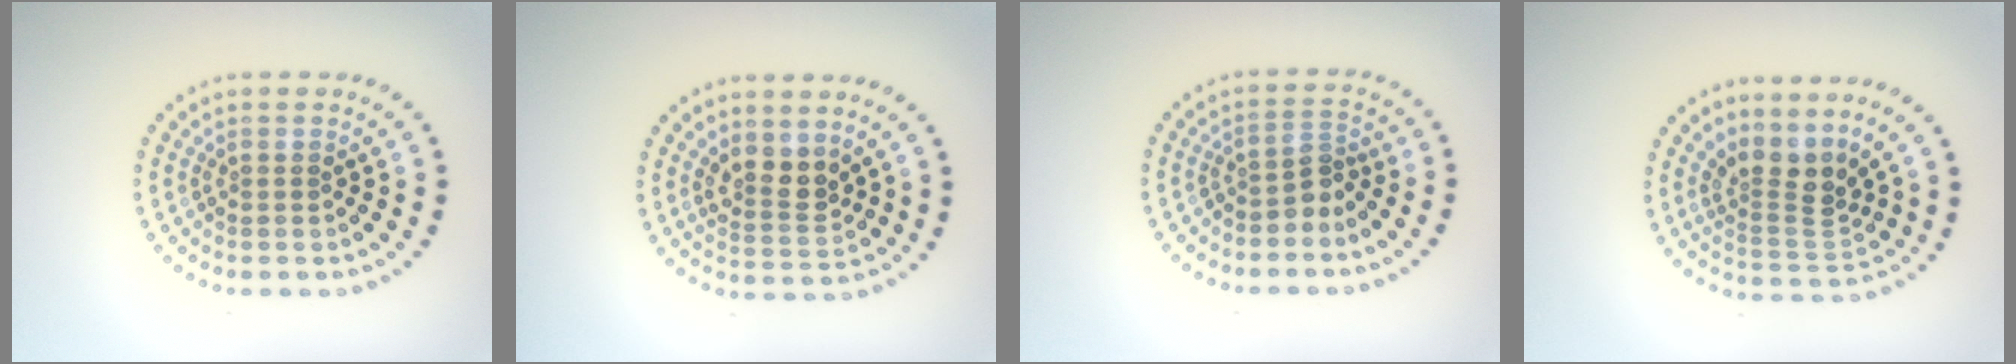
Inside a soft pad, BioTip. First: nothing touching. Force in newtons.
{"total": 2.6, "press": 2.4, "slide": 1.2}
{"total": 2.0, "press": 1.5, "slide": 1.3}
{"total": 3.2, "press": 2.3, "slide": 2.2}